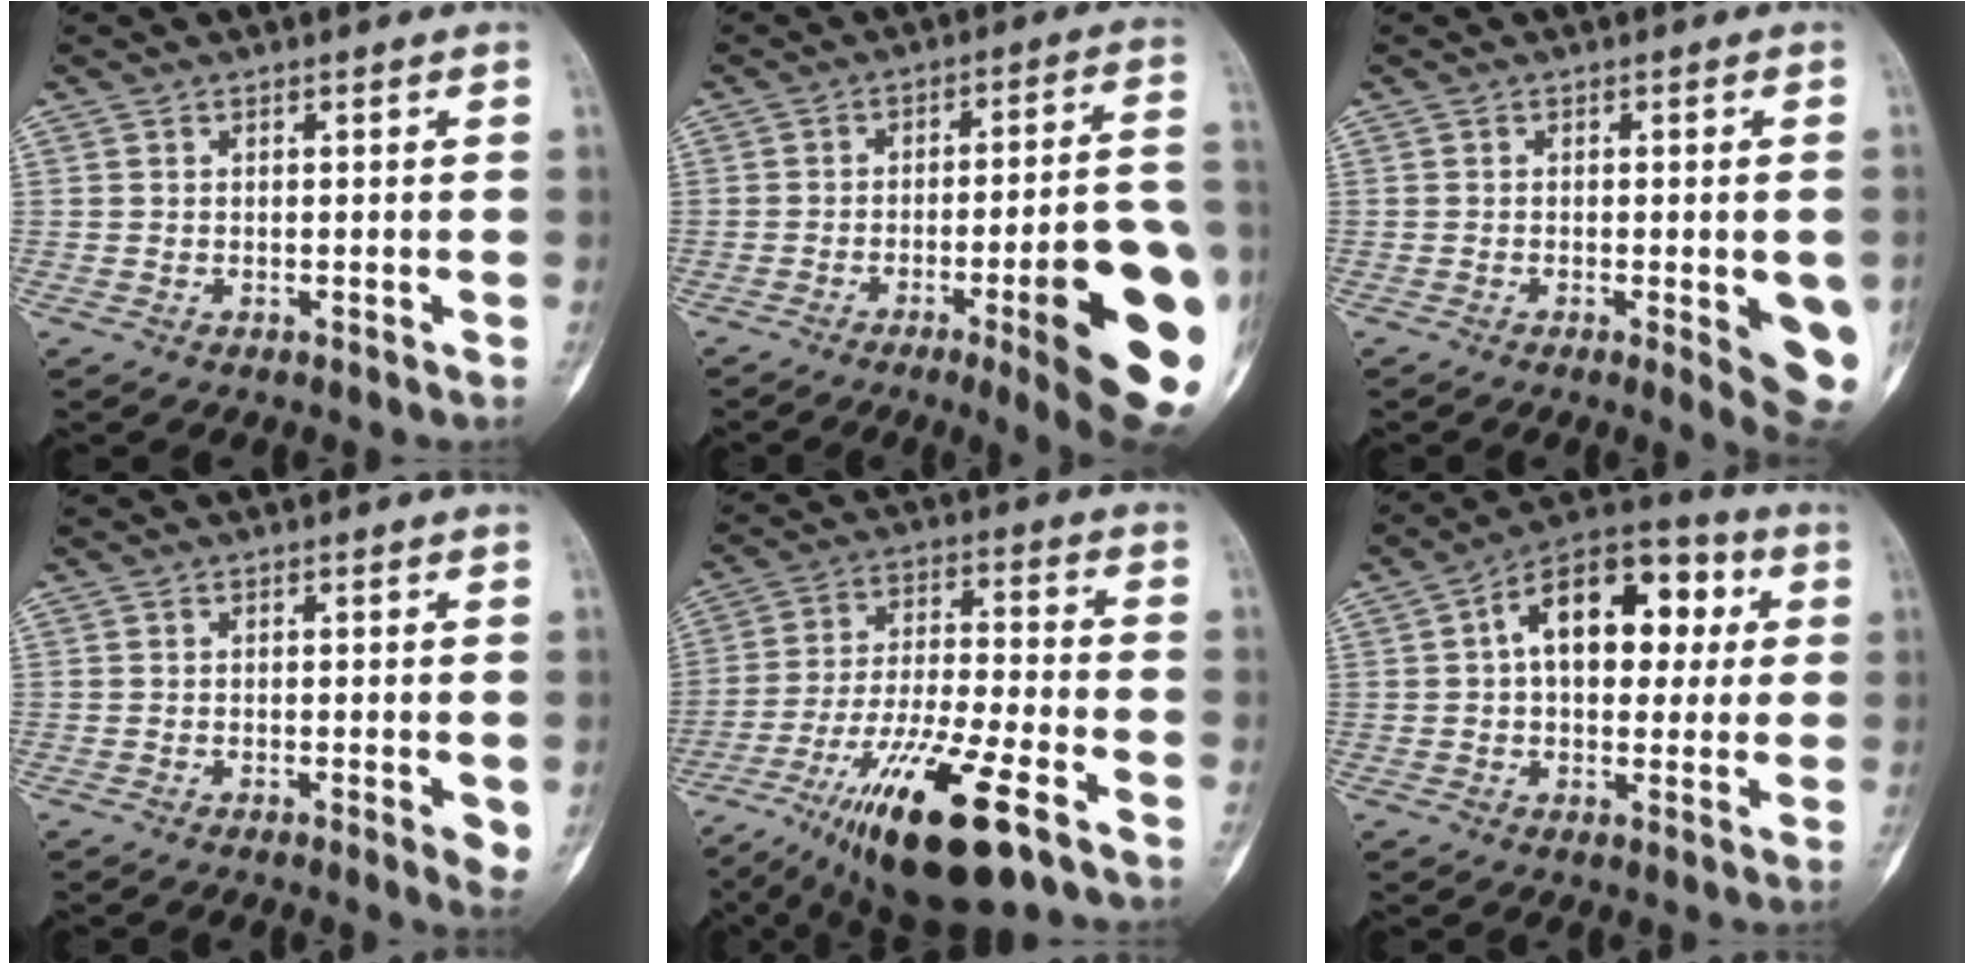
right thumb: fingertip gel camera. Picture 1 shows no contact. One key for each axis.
{"total": 21.8, "fx": -6.9, "fy": 4.0, "fz": 20.3, "tx": -0.217, "ty": 0.016, "tz": -0.082}
{"total": 8.8, "fx": -1.9, "fy": 2.3, "fz": 8.3, "tx": -0.088, "ty": -0.014, "tz": -0.019}
{"total": 3.0, "fx": -0.5, "fy": 0.7, "fz": 2.9, "tx": -0.041, "ty": -0.009, "tz": -0.009}
{"total": 19.5, "fx": -10.8, "fy": 4.5, "fz": 15.6, "tx": -0.316, "ty": 0.029, "tz": -0.187}
{"total": 16.9, "fx": 3.4, "fy": 10.2, "fz": 13.1, "tx": -0.158, "ty": 0.028, "tz": 0.041}